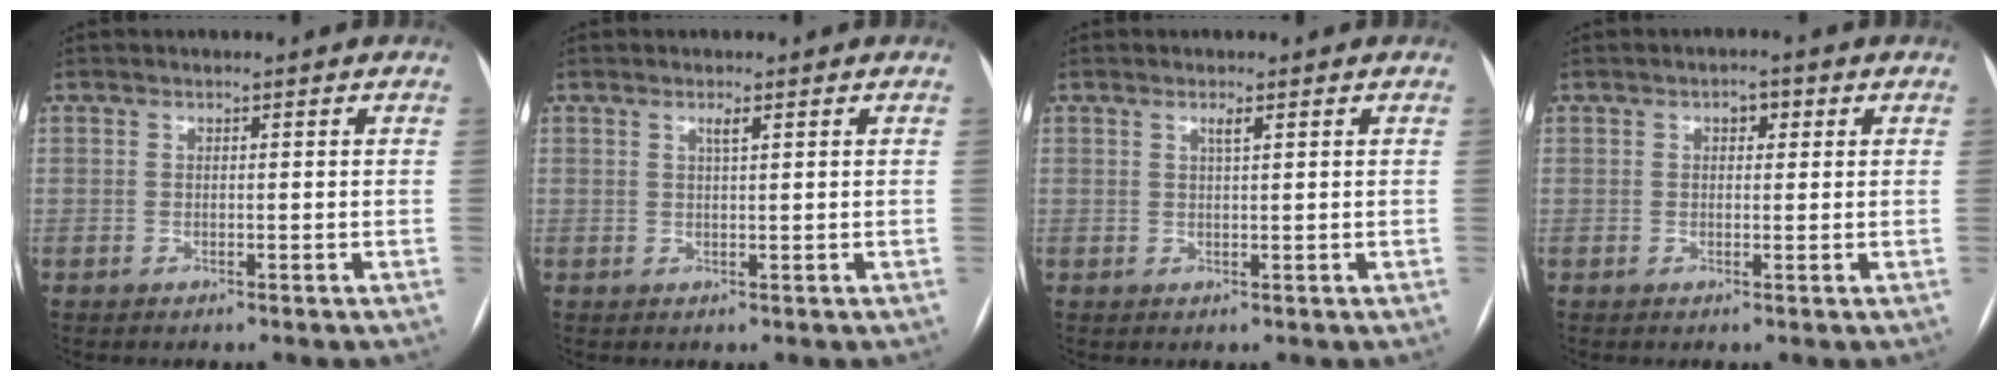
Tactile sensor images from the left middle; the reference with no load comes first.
{"total": 1.2, "force": [0.6, 0.0, 1.0], "torque": [-0.020, 0.001, 0.011]}
{"total": 1.1, "force": [0.6, 0.0, 1.0], "torque": [-0.019, 0.001, 0.011]}
{"total": 1.9, "force": [0.7, 1.1, 1.4], "torque": [-0.020, 0.012, 0.010]}